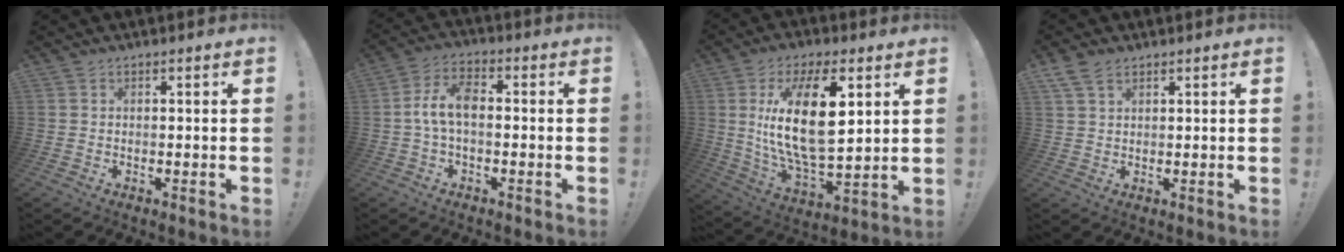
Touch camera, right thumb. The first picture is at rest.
{"total": 8.7, "force": [-0.5, 4.6, 7.4], "torque": [-0.152, 0.012, -0.005]}
{"total": 21.4, "force": [5.4, 9.3, 18.4], "torque": [-0.353, -0.021, 0.084]}
{"total": 5.3, "force": [3.4, 2.7, 3.0], "torque": [-0.064, -0.007, 0.068]}